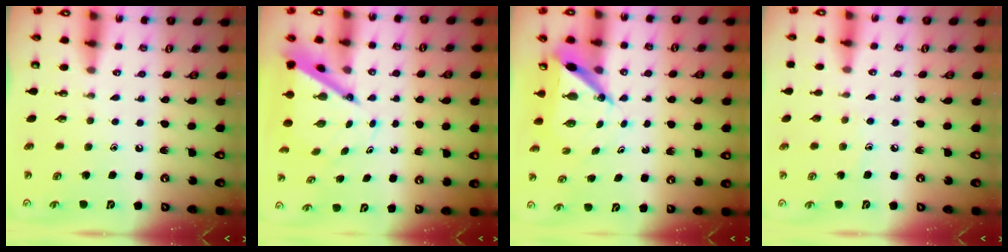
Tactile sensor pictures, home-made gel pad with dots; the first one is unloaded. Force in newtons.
{"total": 7.0, "press": 6.9, "slide": 0.6}
{"total": 6.7, "press": 6.7, "slide": 0.5}
{"total": 4.5, "press": 4.5, "slide": 0.5}